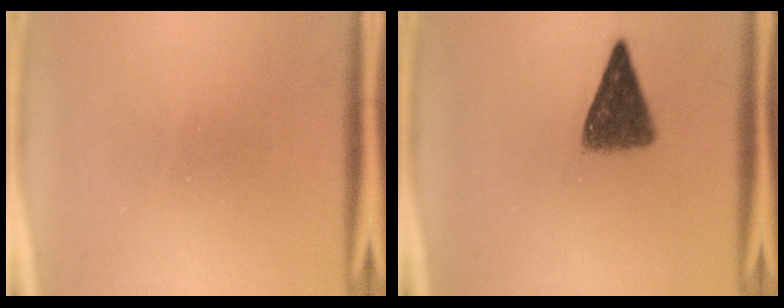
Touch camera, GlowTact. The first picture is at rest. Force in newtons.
{"total": 6.8}